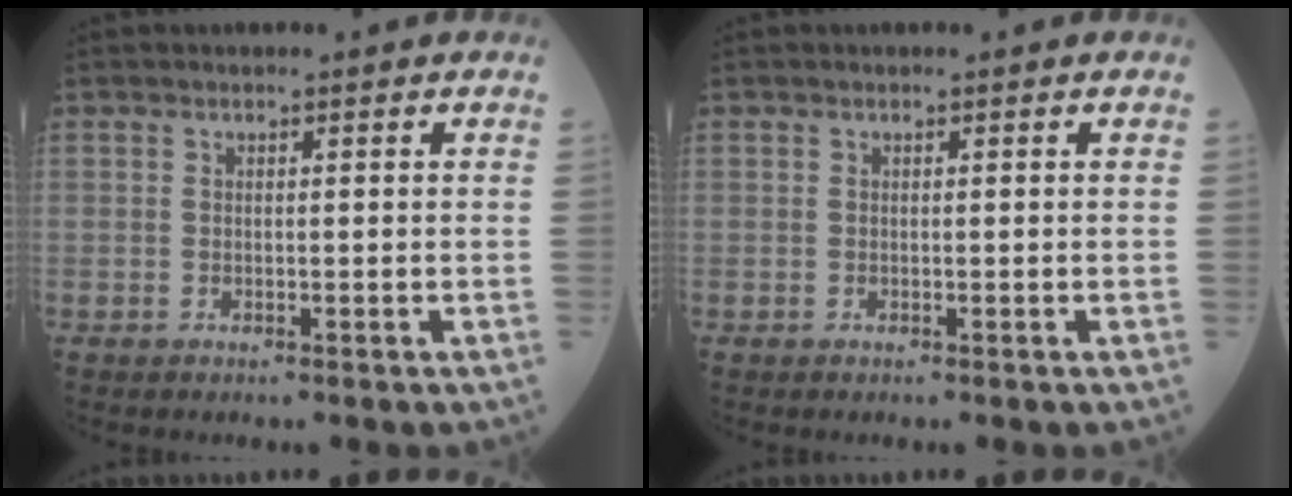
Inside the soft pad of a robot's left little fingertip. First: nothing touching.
{"total": 0.0}